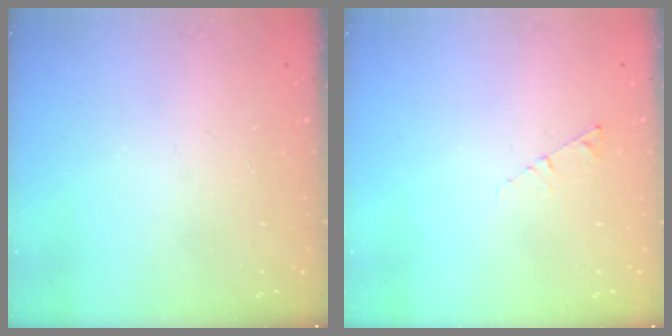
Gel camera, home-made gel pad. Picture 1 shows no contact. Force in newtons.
{"total": 2.7, "press": 2.6, "slide": 0.3}